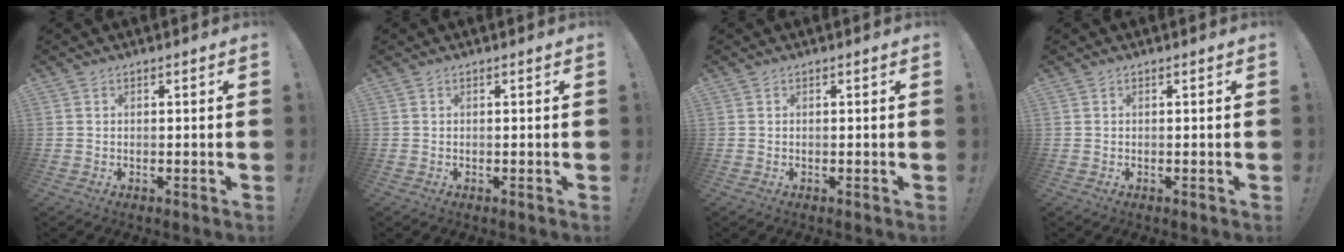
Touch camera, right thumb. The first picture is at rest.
{"total": 0.0}
{"total": 0.0}
{"total": 0.0}